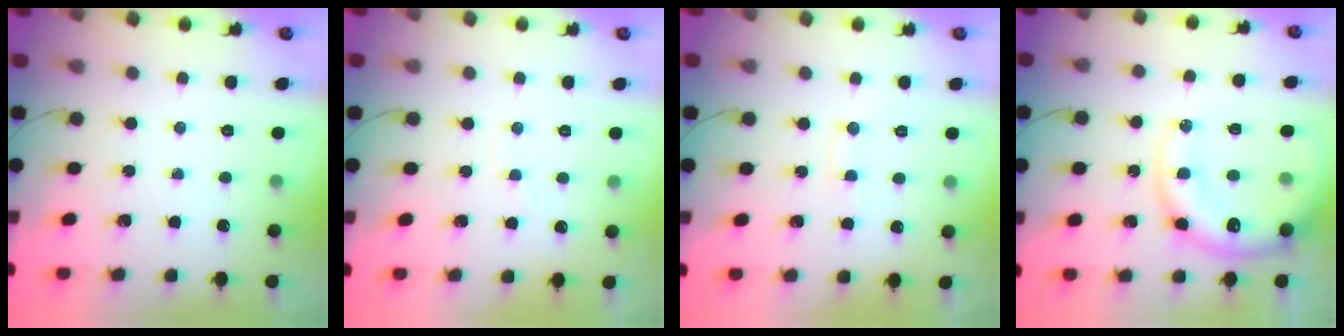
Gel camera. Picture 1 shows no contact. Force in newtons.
{"total": 4.8, "press": 4.7, "slide": 0.7}
{"total": 6.2, "press": 6.1, "slide": 1.3}
{"total": 16.5, "press": 16.1, "slide": 3.3}